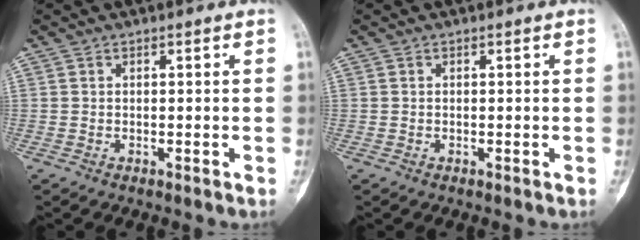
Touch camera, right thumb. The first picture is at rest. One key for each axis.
{"total": 0.0}